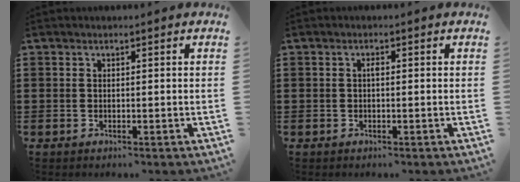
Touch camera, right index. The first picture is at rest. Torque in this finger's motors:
{"motor_torque": [0.25, -0.15, 0.00, 0.03]}